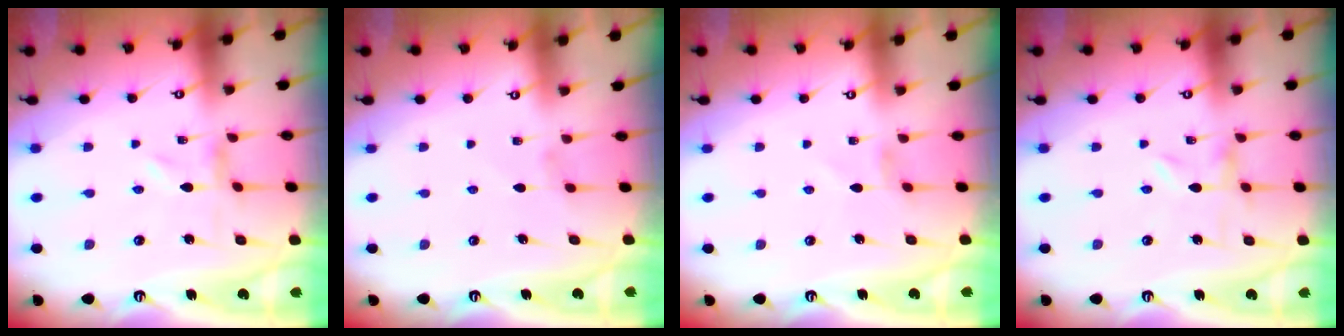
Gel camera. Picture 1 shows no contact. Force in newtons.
{"total": 0.9, "press": 0.8, "slide": 0.4}
{"total": 1.2, "press": 1.1, "slide": 0.4}
{"total": 0.0}